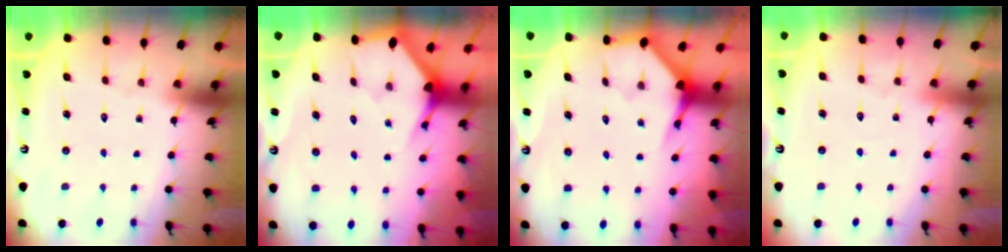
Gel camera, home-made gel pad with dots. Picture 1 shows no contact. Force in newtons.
{"total": 2.9, "press": 2.9, "slide": 0.2}
{"total": 4.0, "press": 4.0, "slide": 0.3}
{"total": 2.7, "press": 2.7, "slide": 0.3}